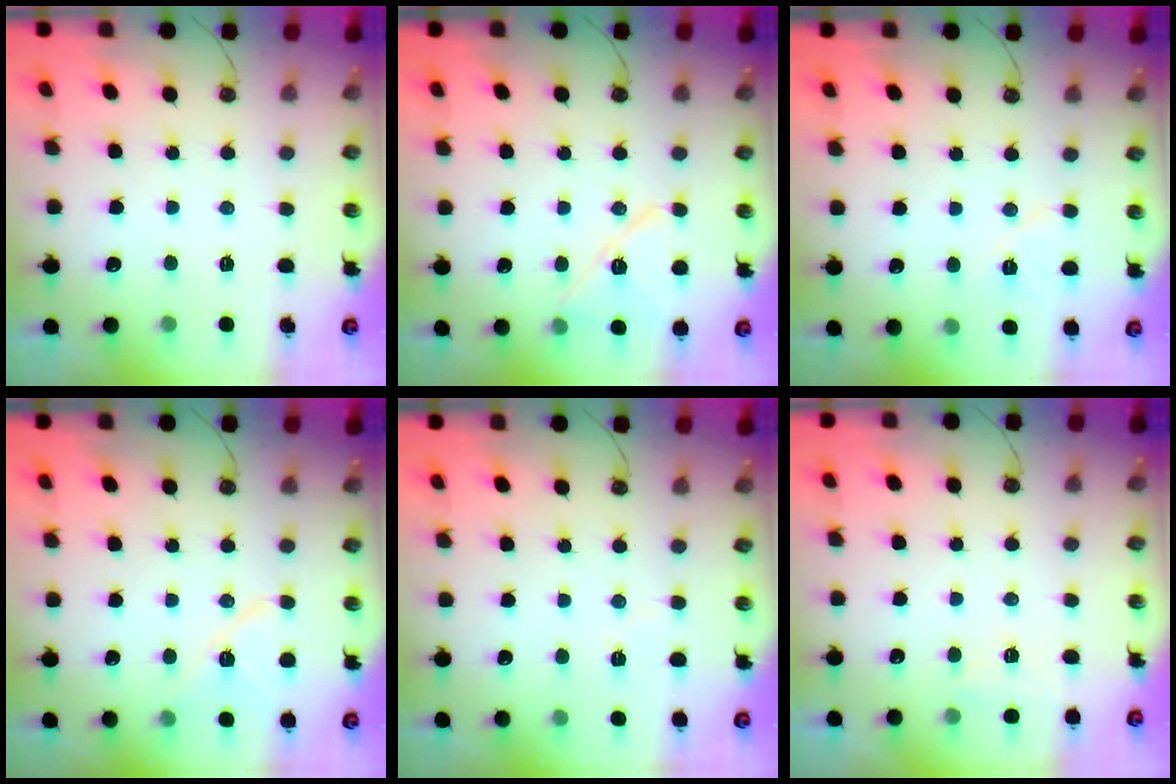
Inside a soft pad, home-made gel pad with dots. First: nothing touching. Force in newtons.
{"total": 12.6, "press": 12.6, "slide": 0.6}
{"total": 6.5, "press": 6.5, "slide": 0.5}
{"total": 10.2, "press": 10.2, "slide": 0.9}
{"total": 2.3, "press": 1.7, "slide": 1.6}
{"total": 2.6, "press": 2.4, "slide": 0.9}